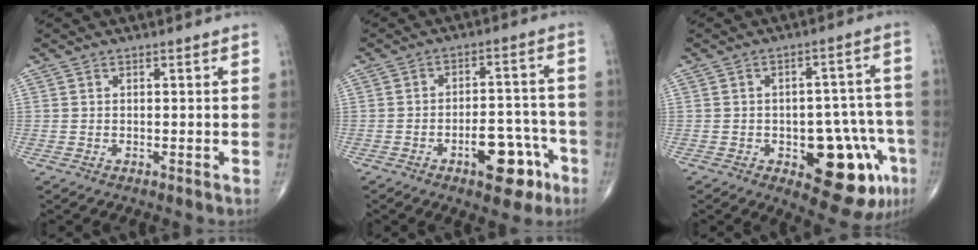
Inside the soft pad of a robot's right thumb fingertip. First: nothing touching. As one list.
[{"total": 10.6, "force": [-5.1, 5.1, 7.7], "torque": [-0.086, 0.042, -0.067]}, {"total": 16.0, "force": [-6.2, 7.4, 12.8], "torque": [-0.118, 0.036, -0.066]}]